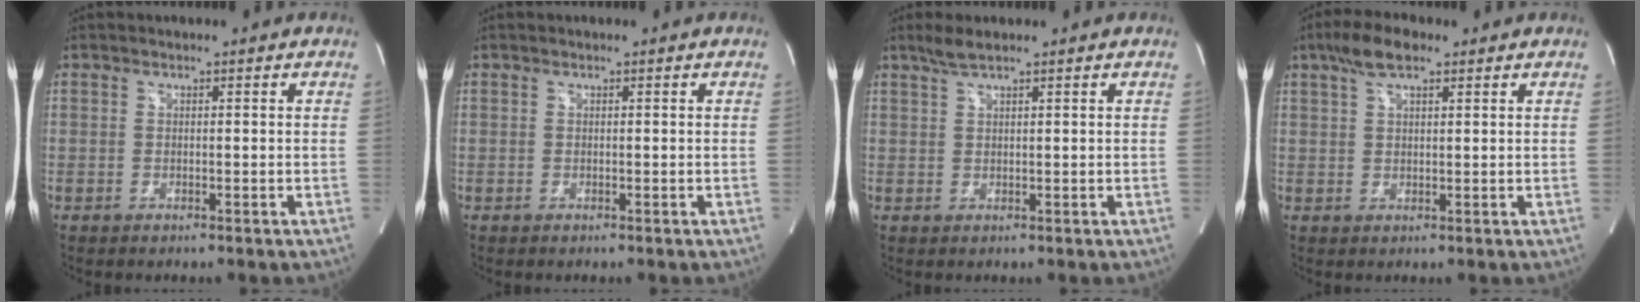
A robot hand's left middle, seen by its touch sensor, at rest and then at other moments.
{"total": 0.0}
{"total": 2.4, "force": [1.9, 0.0, 1.4], "torque": [-0.038, 0.005, 0.042]}
{"total": 5.5, "force": [3.5, 1.7, 3.9], "torque": [-0.083, 0.017, 0.065]}